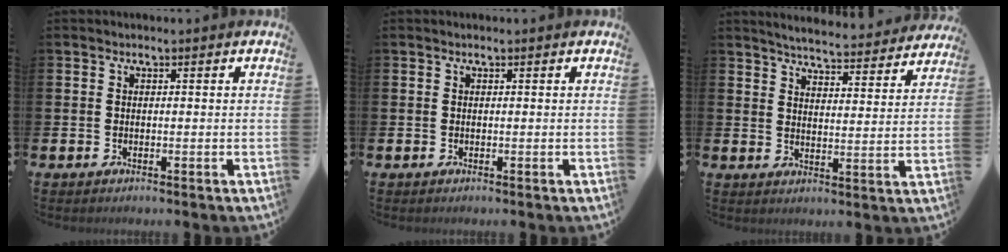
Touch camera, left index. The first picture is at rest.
{"total": 0.0}
{"total": 5.4, "force": [5.4, 0.3, 0.9], "torque": [-0.021, -0.045, 0.089]}